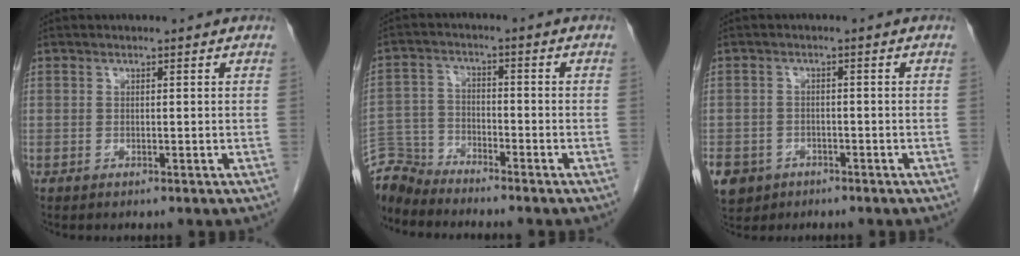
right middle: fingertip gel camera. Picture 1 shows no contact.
{"total": 6.2, "force": [-6.1, 0.5, -0.7], "torque": [0.011, 0.001, -0.120]}
{"total": 9.8, "force": [-4.8, 8.0, 2.9], "torque": [-0.087, -0.001, -0.070]}